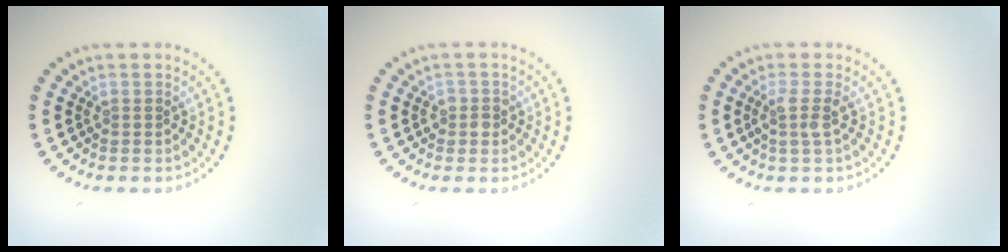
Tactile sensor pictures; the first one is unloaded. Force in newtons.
{"total": 1.3, "press": 1.2, "slide": 0.5}
{"total": 1.9, "press": 1.3, "slide": 1.3}